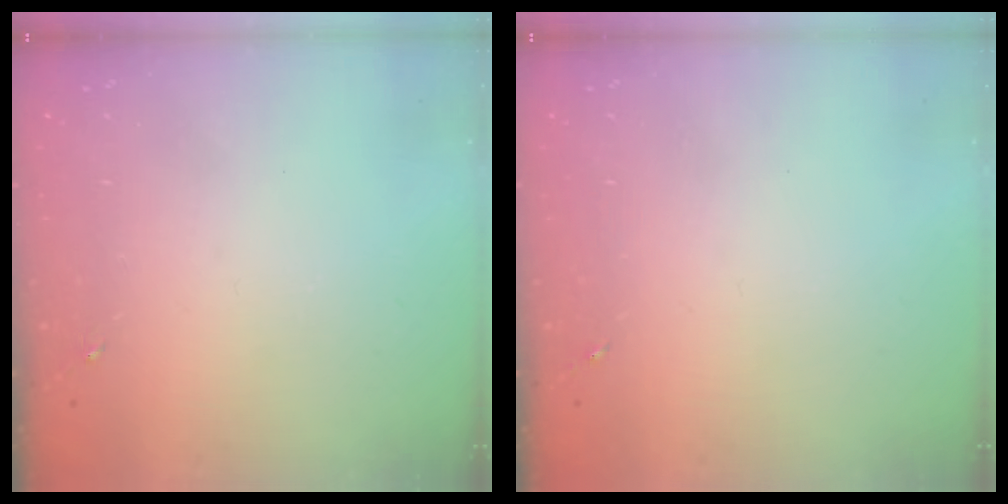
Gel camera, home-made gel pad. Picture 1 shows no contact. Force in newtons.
{"total": 0.0}